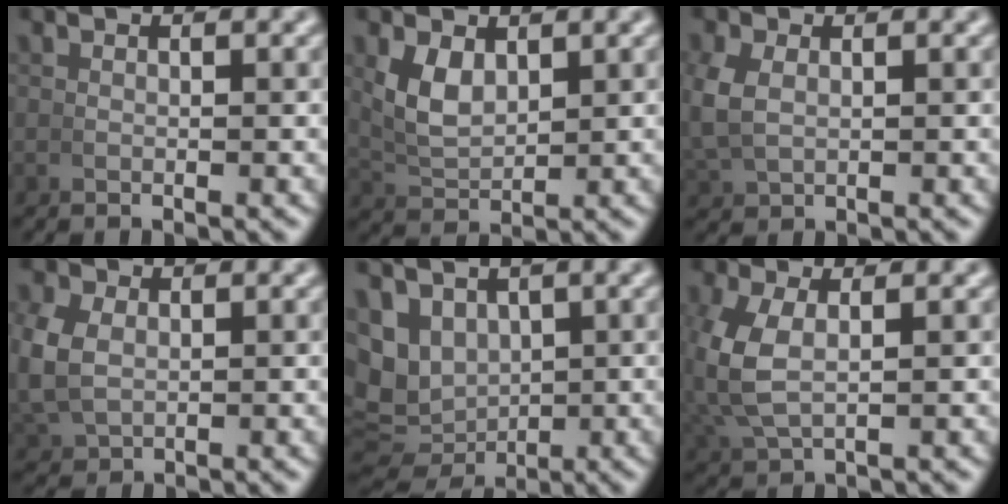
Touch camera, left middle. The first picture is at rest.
{"total": 3.3, "force": [1.3, 2.0, 2.3], "torque": [-0.055, -0.004, 0.033]}
{"total": 2.8, "force": [0.5, 2.2, 1.7], "torque": [-0.056, -0.008, 0.022]}
{"total": 3.8, "force": [0.4, 3.1, 2.1], "torque": [-0.071, -0.016, 0.024]}
{"total": 9.7, "force": [-0.1, 8.5, 4.6], "torque": [-0.129, -0.052, 0.022]}
{"total": 4.0, "force": [0.7, 2.3, 3.1], "torque": [-0.097, -0.007, 0.027]}